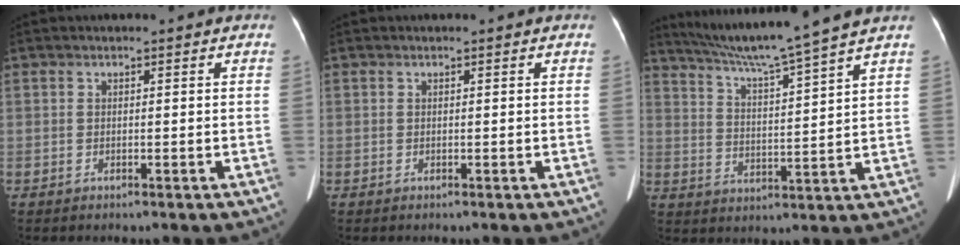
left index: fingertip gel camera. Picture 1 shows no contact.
{"total": 0.0}
{"total": 13.2, "force": [11.4, -2.3, 6.3], "torque": [-0.111, -0.002, 0.182]}